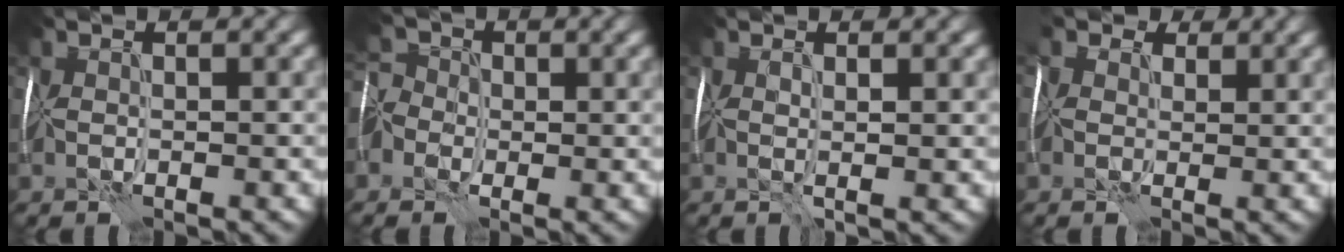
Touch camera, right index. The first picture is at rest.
{"total": 4.8, "force": [-1.8, 3.7, 2.5], "torque": [-0.066, -0.001, -0.037]}
{"total": 1.1, "force": [0.4, 0.1, 1.1], "torque": [-0.019, 0.001, 0.008]}
{"total": 3.5, "force": [1.7, 2.5, 1.8], "torque": [-0.050, 0.018, 0.011]}